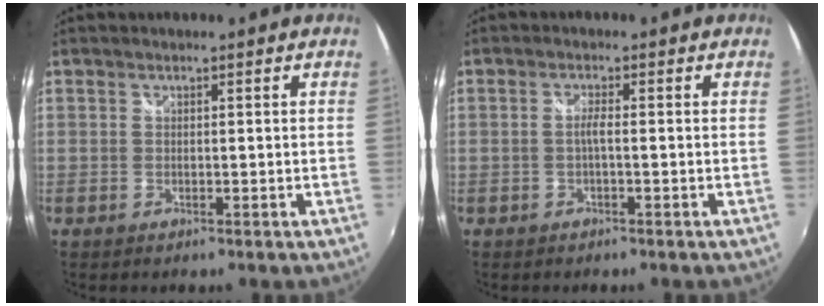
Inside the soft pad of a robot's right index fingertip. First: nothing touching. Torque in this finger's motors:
{"motor_torque": [0.35, -0.10, 0.15, 0.04]}